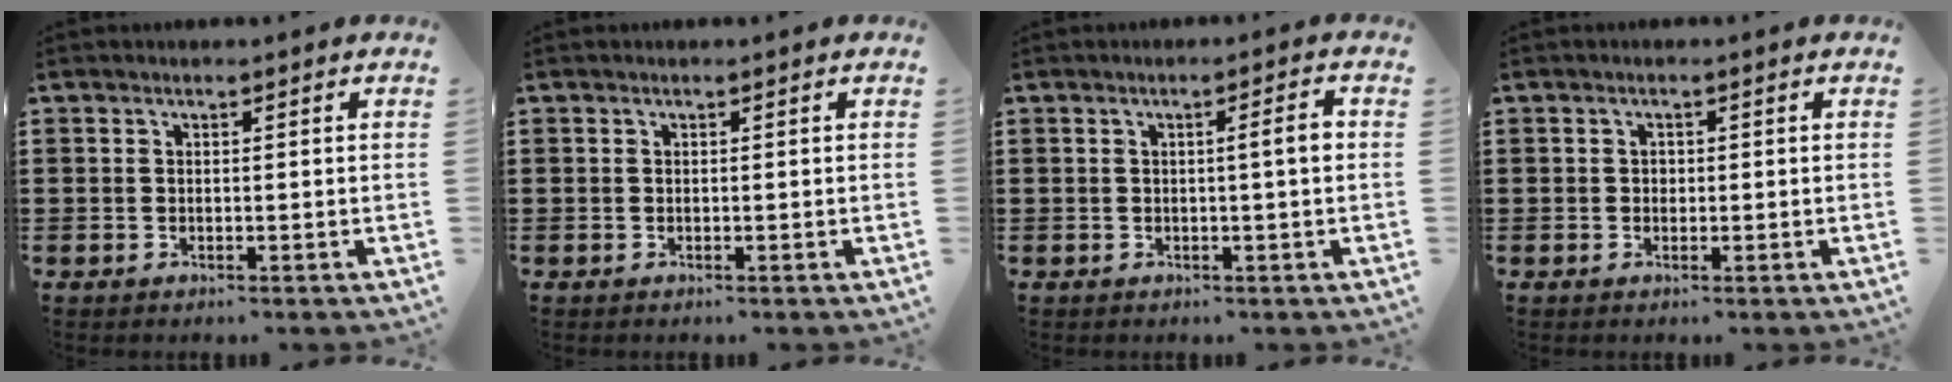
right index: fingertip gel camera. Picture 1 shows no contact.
{"total": 0.0}
{"total": 2.6, "force": [0.1, 0.1, 2.6], "torque": [-0.046, -0.002, -0.001]}
{"total": 0.7, "force": [0.0, 0.6, 0.3], "torque": [-0.009, 0.002, 0.000]}